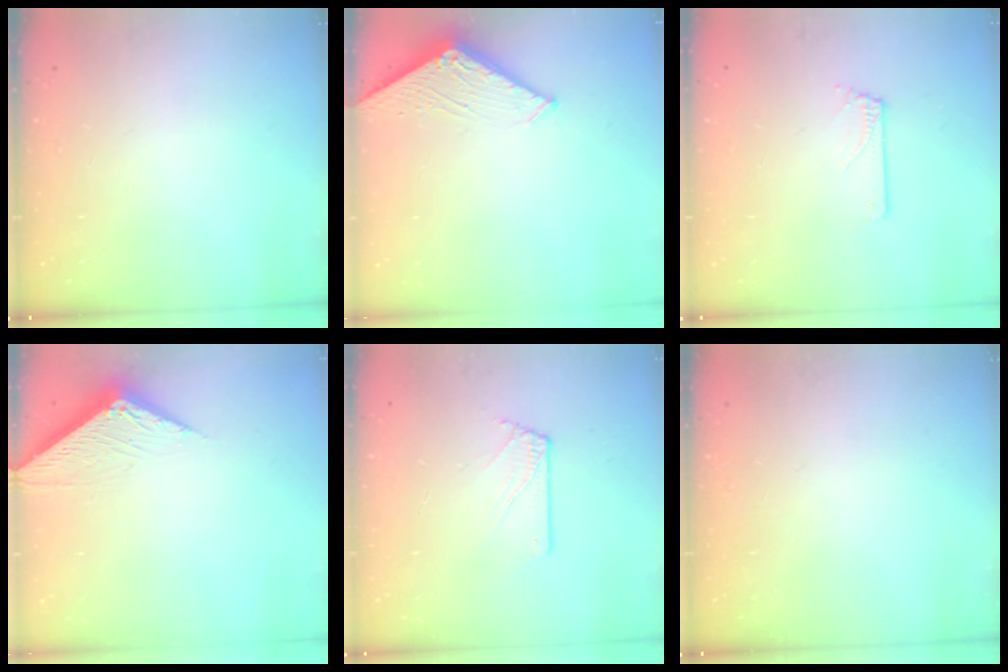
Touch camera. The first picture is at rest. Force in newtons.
{"total": 2.9, "press": 2.9, "slide": 0.3}
{"total": 0.0}
{"total": 6.0, "press": 6.0, "slide": 0.5}
{"total": 2.3, "press": 2.3, "slide": 0.3}
{"total": 0.0}